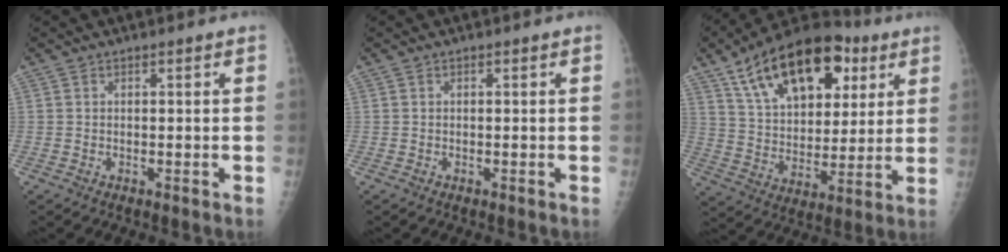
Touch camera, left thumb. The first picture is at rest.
{"total": 0.0}
{"total": 23.6, "force": [11.5, 13.2, 15.8], "torque": [-0.224, -0.012, 0.193]}